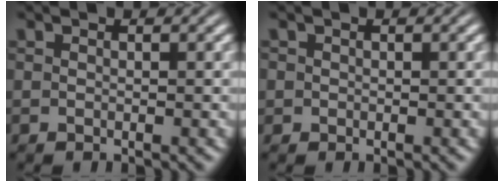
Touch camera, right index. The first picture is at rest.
{"total": 0.0}